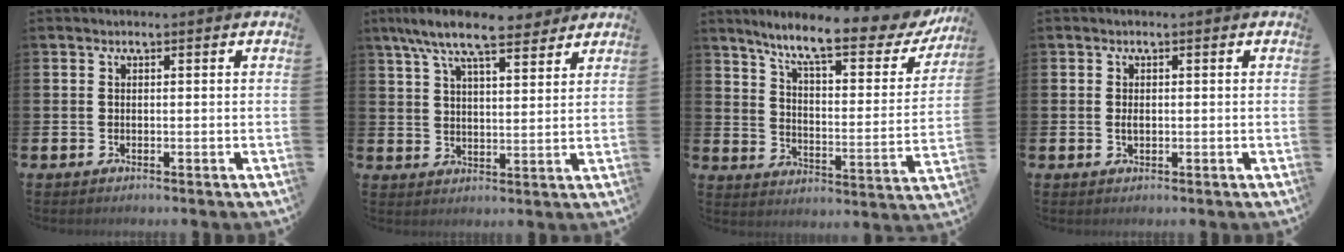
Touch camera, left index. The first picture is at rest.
{"total": 9.3, "force": [8.1, 2.0, 4.2], "torque": [-0.091, -0.028, 0.145]}
{"total": 9.5, "force": [7.6, 1.9, 5.4], "torque": [-0.120, -0.050, 0.119]}
{"total": 1.1, "force": [0.0, 0.6, 0.9], "torque": [-0.018, 0.004, -0.002]}